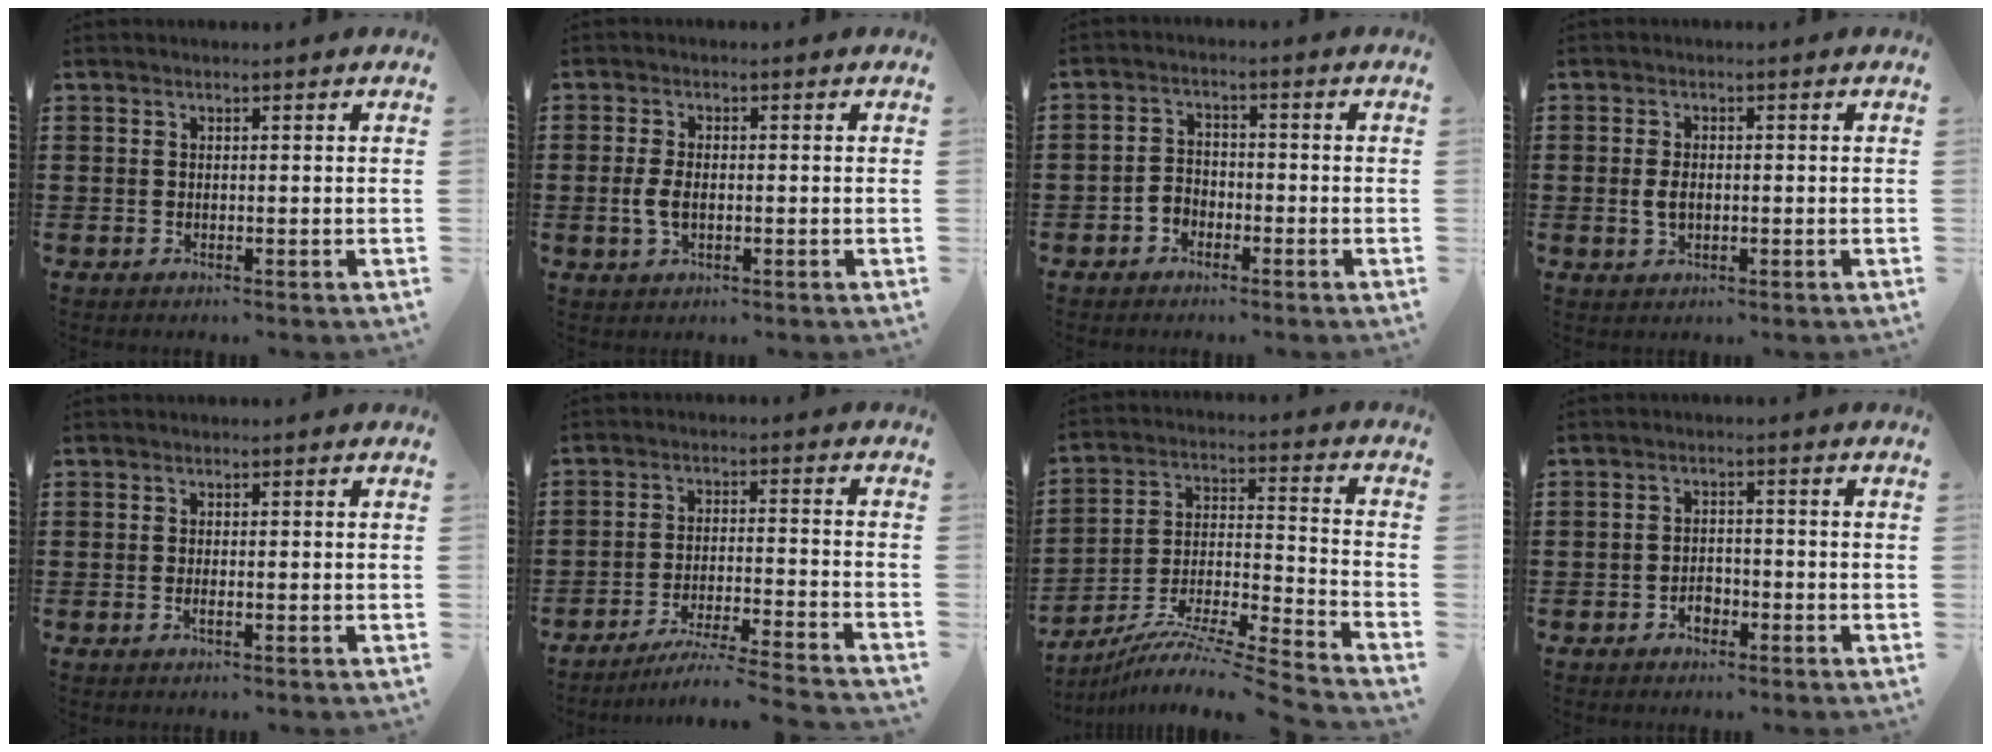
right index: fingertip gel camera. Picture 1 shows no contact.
{"total": 3.4, "force": [-0.4, 1.8, 2.8], "torque": [-0.076, -0.004, -0.015]}
{"total": 2.6, "force": [-1.9, 1.7, 0.5], "torque": [-0.016, 0.007, -0.043]}
{"total": 2.5, "force": [-0.3, 1.6, 1.9], "torque": [-0.038, 0.005, -0.006]}
{"total": 0.6, "force": [-0.2, 0.1, 0.6], "torque": [-0.010, -0.005, -0.003]}
{"total": 5.3, "force": [-4.9, -0.7, 2.0], "torque": [-0.040, -0.017, -0.097]}
{"total": 8.7, "force": [-7.8, -0.4, 3.8], "torque": [-0.067, -0.003, -0.161]}
{"total": 2.3, "force": [-1.4, 1.4, 1.2], "torque": [-0.025, 0.001, -0.028]}